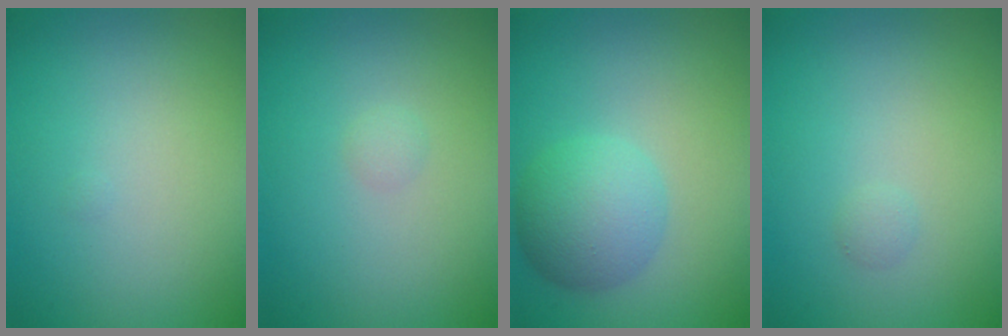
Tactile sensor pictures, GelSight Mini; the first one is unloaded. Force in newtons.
{"total": 0.6, "press": 0.6, "slide": 0.0}
{"total": 4.9, "press": 4.9, "slide": 0.1}
{"total": 0.6, "press": 0.6, "slide": 0.1}